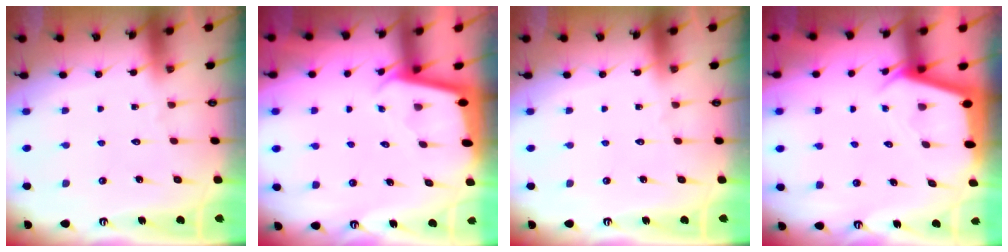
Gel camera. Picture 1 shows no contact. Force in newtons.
{"total": 1.8, "press": 1.8, "slide": 0.0}
{"total": 0.0}
{"total": 2.2, "press": 2.2, "slide": 0.2}